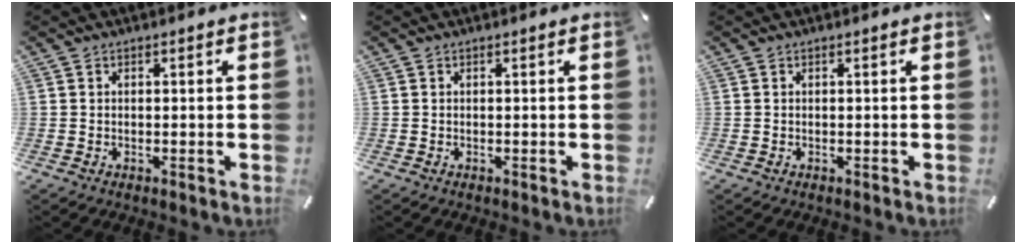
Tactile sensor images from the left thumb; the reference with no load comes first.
{"total": 0.0}
{"total": 0.0}